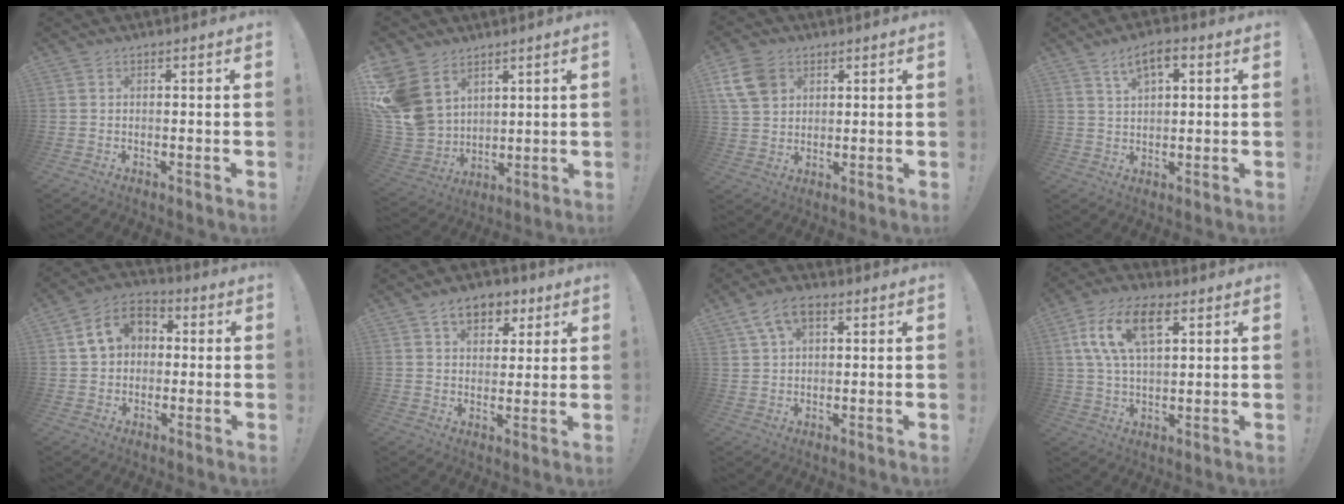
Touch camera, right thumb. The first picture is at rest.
{"total": 14.8, "force": [6.9, 11.2, 6.9], "torque": [-0.160, -0.040, 0.142]}
{"total": 10.4, "force": [4.7, 7.6, 5.4], "torque": [-0.105, -0.012, 0.097]}
{"total": 6.5, "force": [2.8, 3.1, 5.0], "torque": [-0.075, -0.004, 0.048]}
{"total": 10.2, "force": [2.5, 8.3, 5.5], "torque": [-0.092, 0.015, 0.055]}
{"total": 9.4, "force": [4.9, 6.5, 4.8], "torque": [-0.057, -0.021, 0.090]}
{"total": 8.5, "force": [4.0, 5.1, 5.5], "torque": [-0.090, 0.000, 0.077]}
{"total": 14.5, "force": [5.8, 7.4, 11.1], "torque": [-0.205, -0.004, 0.102]}